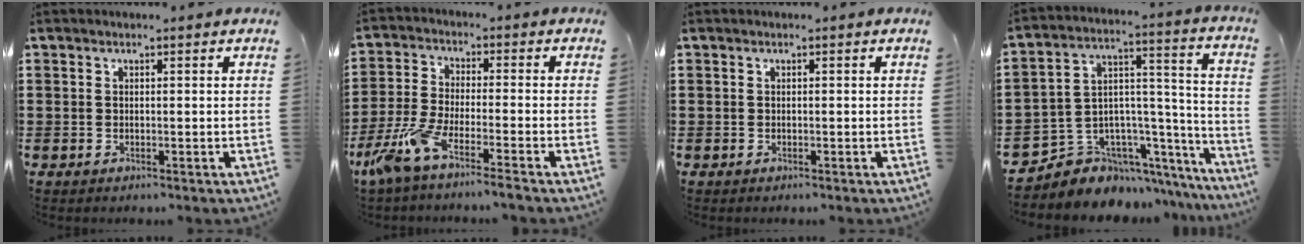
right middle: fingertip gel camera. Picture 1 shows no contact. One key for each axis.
{"total": 6.3, "fx": -5.1, "fy": 0.2, "fz": 3.7, "tx": -0.110, "ty": -0.022, "tz": -0.107}
{"total": 0.0}
{"total": 6.1, "fx": -4.4, "fy": 4.2, "fz": -0.2, "tx": -0.015, "ty": -0.008, "tz": -0.079}